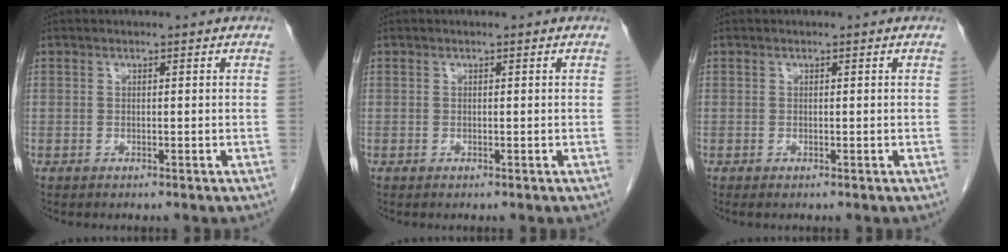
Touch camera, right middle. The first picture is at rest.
{"total": 0.0}
{"total": 0.0}